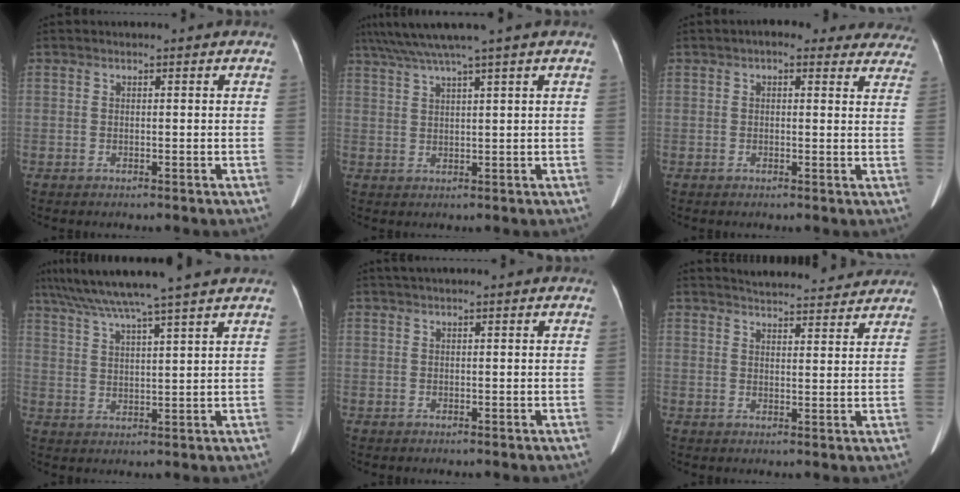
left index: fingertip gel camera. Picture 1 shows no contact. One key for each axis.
{"total": 6.7, "fx": 5.2, "fy": -1.7, "fz": 3.9, "tx": -0.068, "ty": 0.024, "tz": 0.092}
{"total": 12.2, "fx": 10.4, "fy": 4.2, "fz": 4.9, "tx": -0.020, "ty": 0.019, "tz": 0.099}
{"total": 13.5, "fx": 11.4, "fy": -1.6, "fz": 7.0, "tx": -0.123, "ty": 0.022, "tz": 0.170}
{"total": 2.7, "fx": 2.1, "fy": 0.0, "fz": 1.6, "tx": -0.020, "ty": 0.035, "tz": 0.035}
{"total": 13.6, "fx": 12.9, "fy": 2.5, "fz": 3.5, "tx": -0.037, "ty": 0.011, "tz": 0.157}